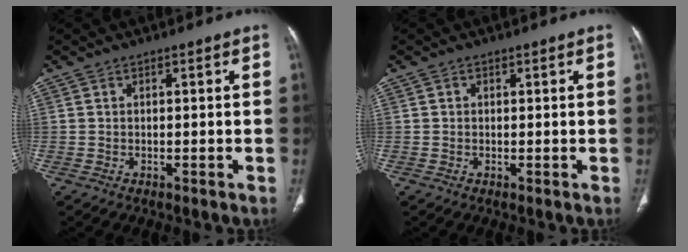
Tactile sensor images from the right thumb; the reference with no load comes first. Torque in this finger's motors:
{"motor_torque": [-0.08, -0.62, -0.44, 0.10, -0.01]}